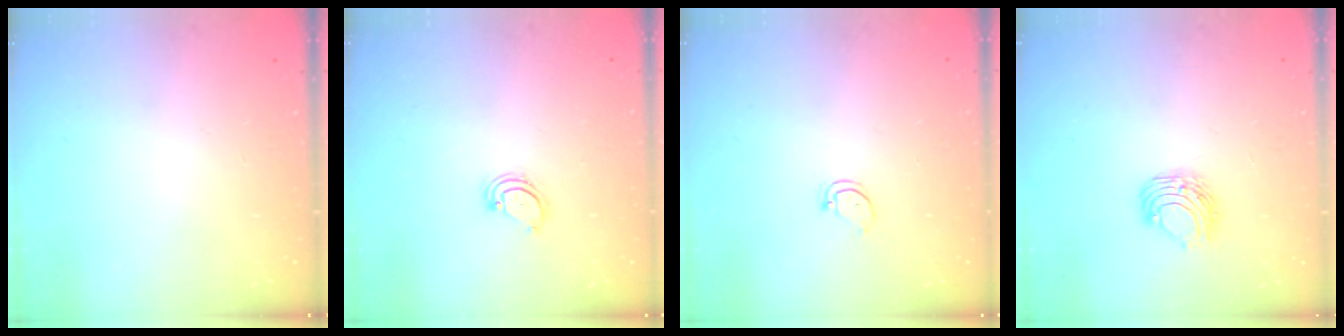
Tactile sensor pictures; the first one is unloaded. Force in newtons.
{"total": 3.0, "press": 3.0, "slide": 0.4}
{"total": 3.5, "press": 3.5, "slide": 0.4}
{"total": 7.5, "press": 7.5, "slide": 0.7}